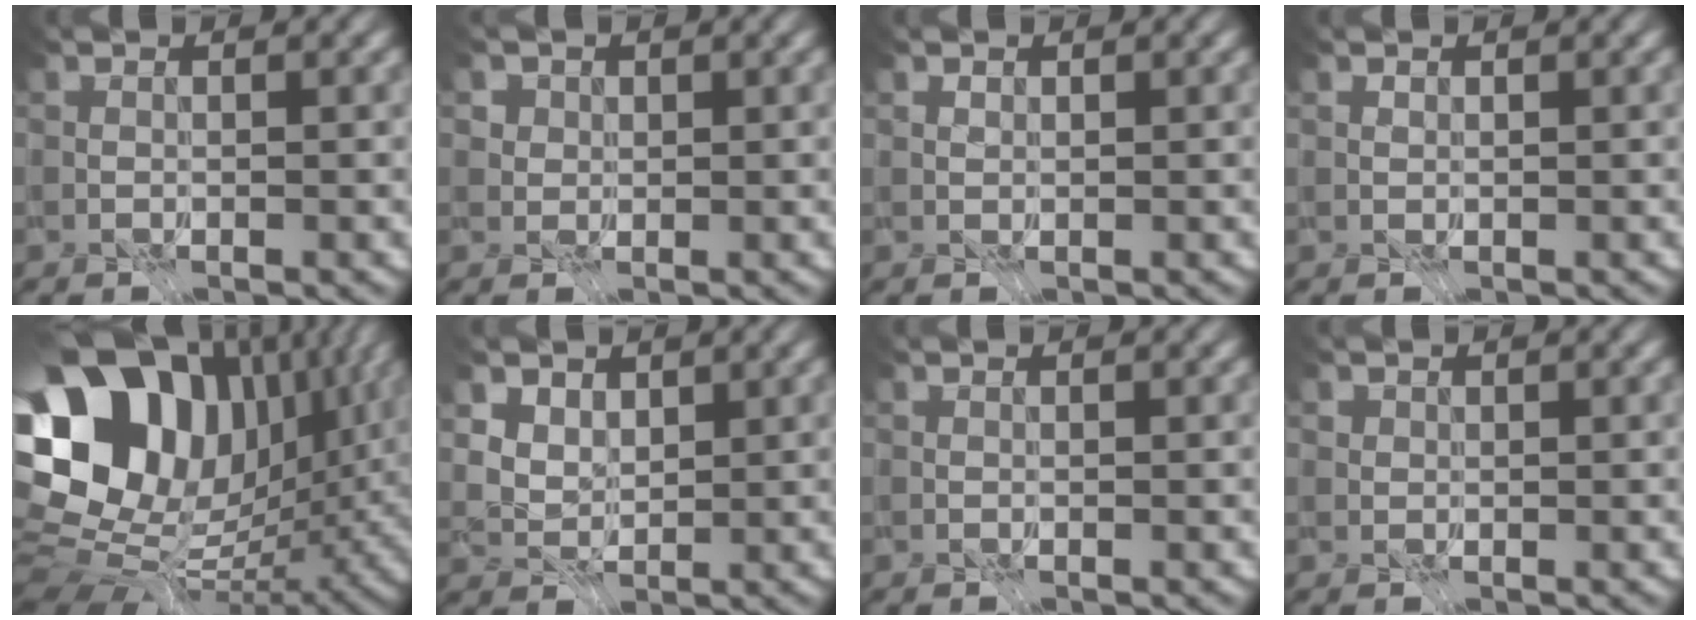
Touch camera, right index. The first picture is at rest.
{"total": 5.0, "force": [2.7, 3.6, 2.2], "torque": [-0.036, 0.007, 0.032]}
{"total": 2.1, "force": [1.3, 1.4, 0.9], "torque": [-0.028, 0.008, 0.026]}
{"total": 1.7, "force": [1.1, 1.1, 0.8], "torque": [-0.027, 0.009, 0.025]}
{"total": 17.0, "force": [3.8, 11.4, 12.0], "torque": [-0.216, 0.009, 0.093]}
{"total": 3.7, "force": [2.6, 2.4, 1.4], "torque": [-0.035, -0.004, 0.050]}
{"total": 0.0}
{"total": 2.2, "force": [1.2, 1.7, 0.9], "torque": [-0.026, 0.007, 0.017]}